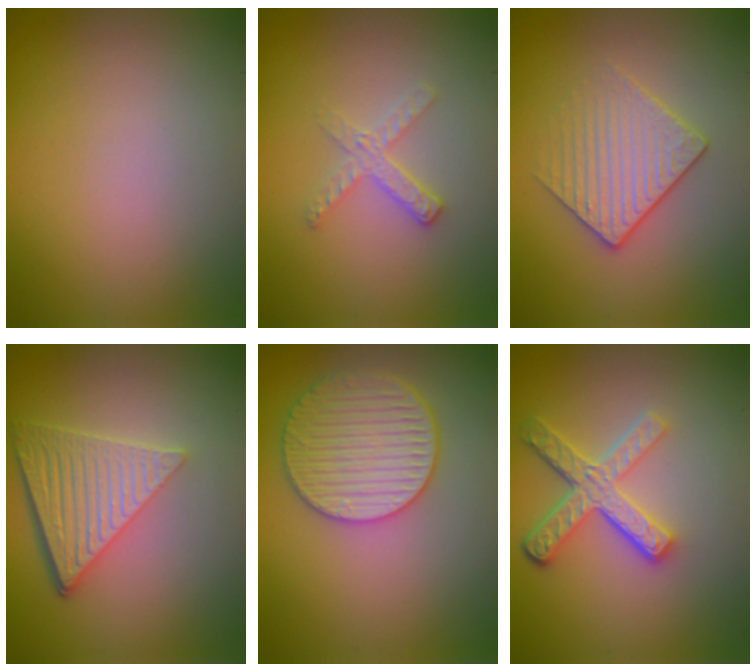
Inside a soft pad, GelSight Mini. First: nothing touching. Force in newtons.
{"total": 2.0, "press": 2.0, "slide": 0.2}
{"total": 3.1, "press": 2.9, "slide": 1.2}
{"total": 5.8, "press": 4.2, "slide": 4.0}
{"total": 5.3, "press": 4.7, "slide": 2.4}
{"total": 4.7, "press": 3.4, "slide": 3.2}